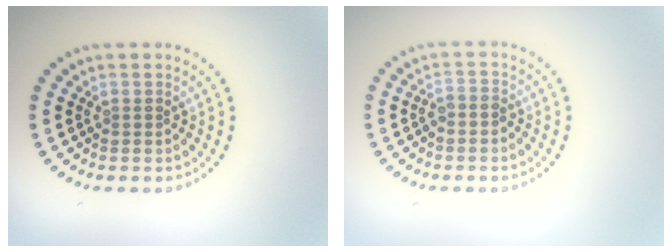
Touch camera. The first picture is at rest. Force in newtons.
{"total": 1.1, "press": 0.8, "slide": 0.7}